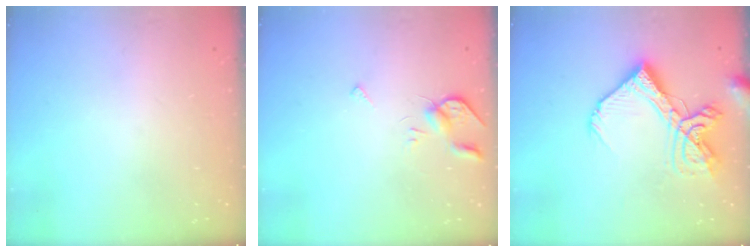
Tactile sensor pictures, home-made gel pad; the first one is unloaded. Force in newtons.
{"total": 5.5, "press": 5.4, "slide": 0.7}
{"total": 16.2, "press": 16.1, "slide": 1.7}